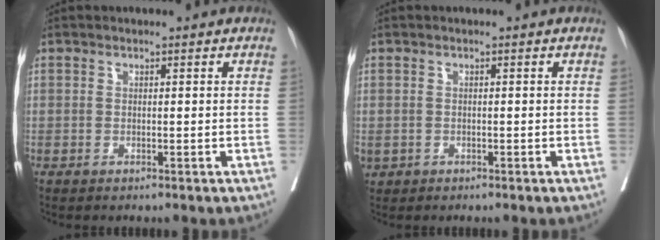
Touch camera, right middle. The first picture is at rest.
{"total": 1.4, "force": [-0.4, 1.2, 0.5], "torque": [-0.014, 0.002, 0.001]}